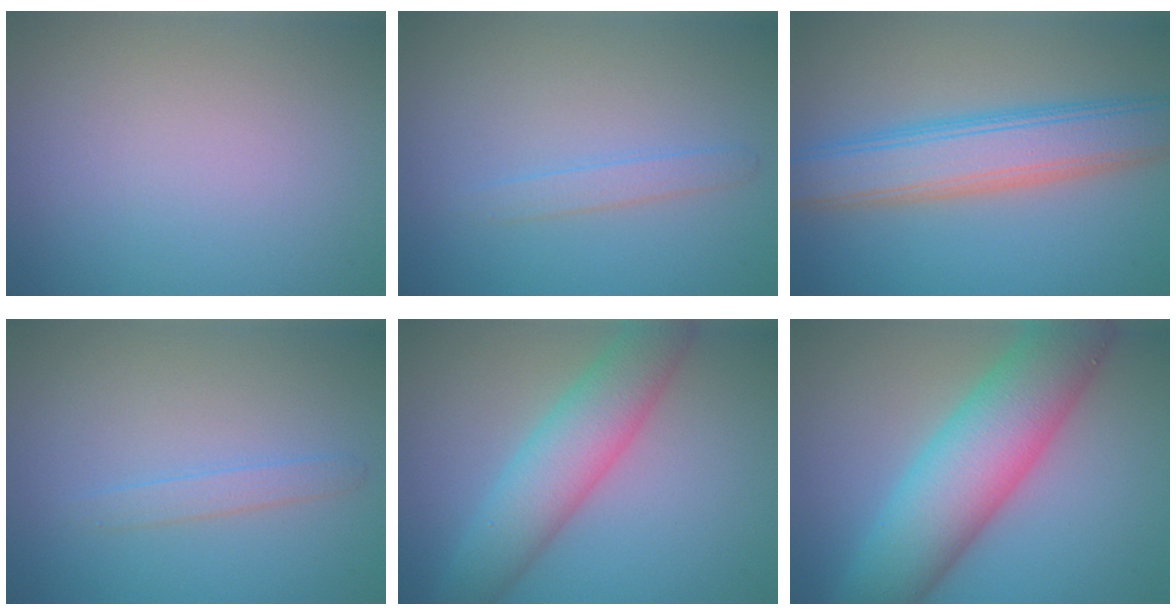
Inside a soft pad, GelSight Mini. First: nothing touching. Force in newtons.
{"total": 1.3, "press": 1.3, "slide": 0.1}
{"total": 6.6, "press": 6.6, "slide": 0.4}
{"total": 1.3, "press": 1.3, "slide": 0.1}
{"total": 6.2, "press": 6.2, "slide": 0.2}
{"total": 10.3, "press": 10.3, "slide": 0.3}